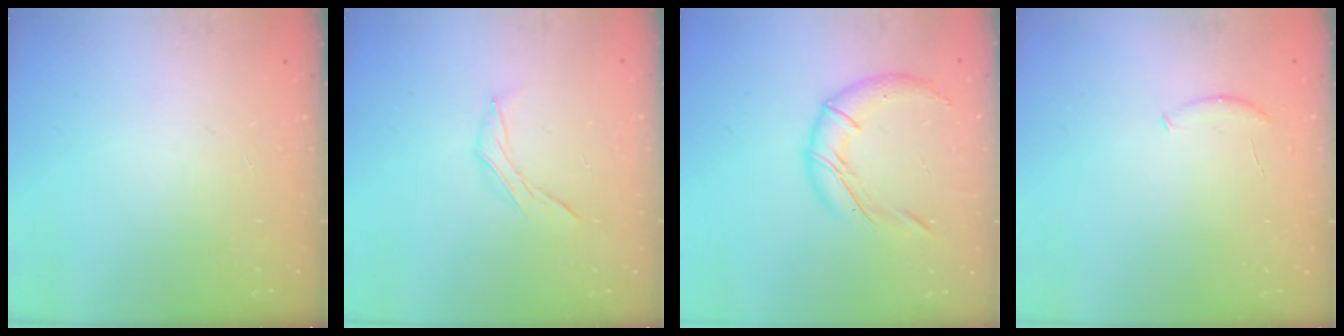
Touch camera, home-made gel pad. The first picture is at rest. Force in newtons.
{"total": 5.5, "press": 5.4, "slide": 1.2}
{"total": 13.2, "press": 13.2, "slide": 1.3}
{"total": 4.7, "press": 4.6, "slide": 0.7}